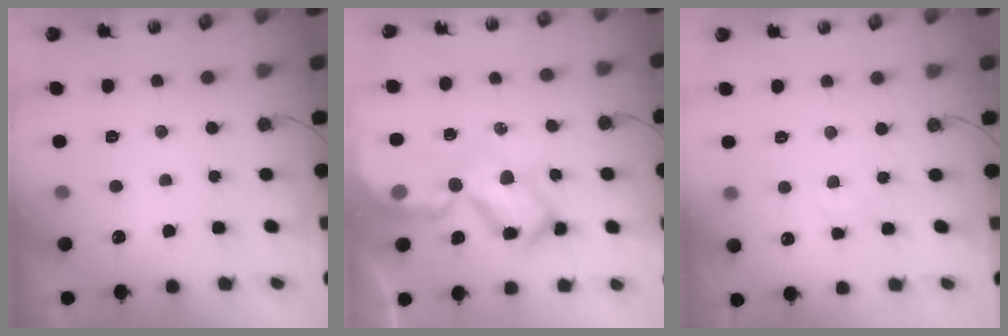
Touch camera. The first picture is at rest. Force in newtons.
{"total": 19.8, "press": 19.7, "slide": 2.0}
{"total": 1.4, "press": 1.4, "slide": 0.2}